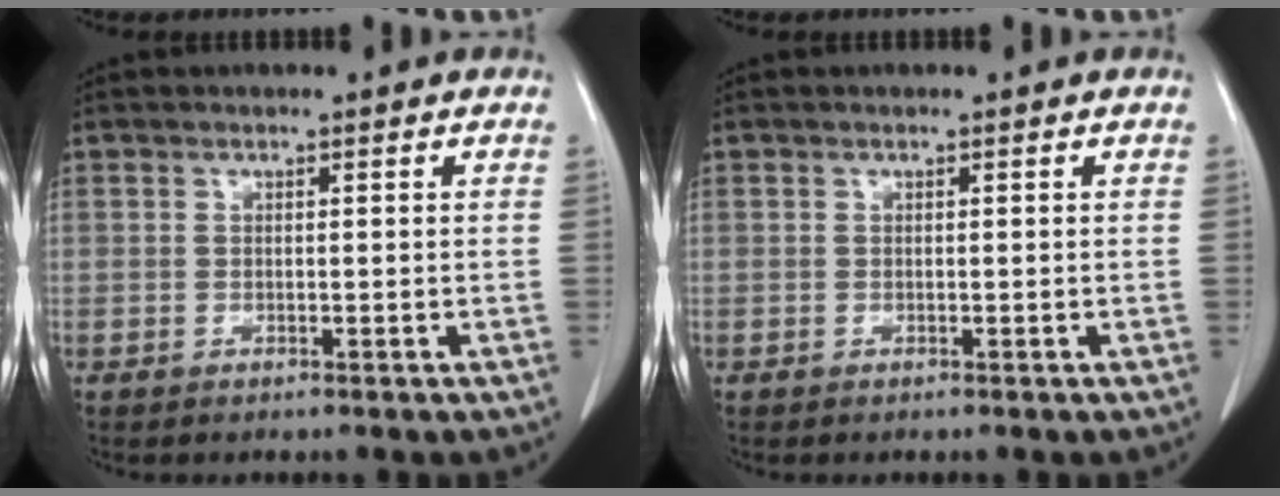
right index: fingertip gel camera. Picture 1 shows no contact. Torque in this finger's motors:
{"motor_torque": [0.00, 0.00, 0.00, 0.00]}